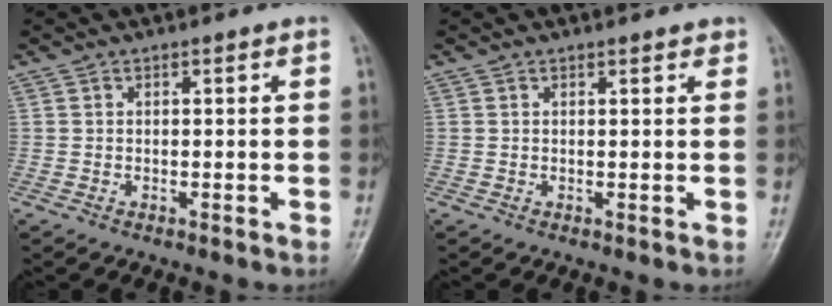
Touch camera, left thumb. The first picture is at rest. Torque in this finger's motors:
{"motor_torque": [-0.21, -0.16, -0.30, -0.18, 0.02]}